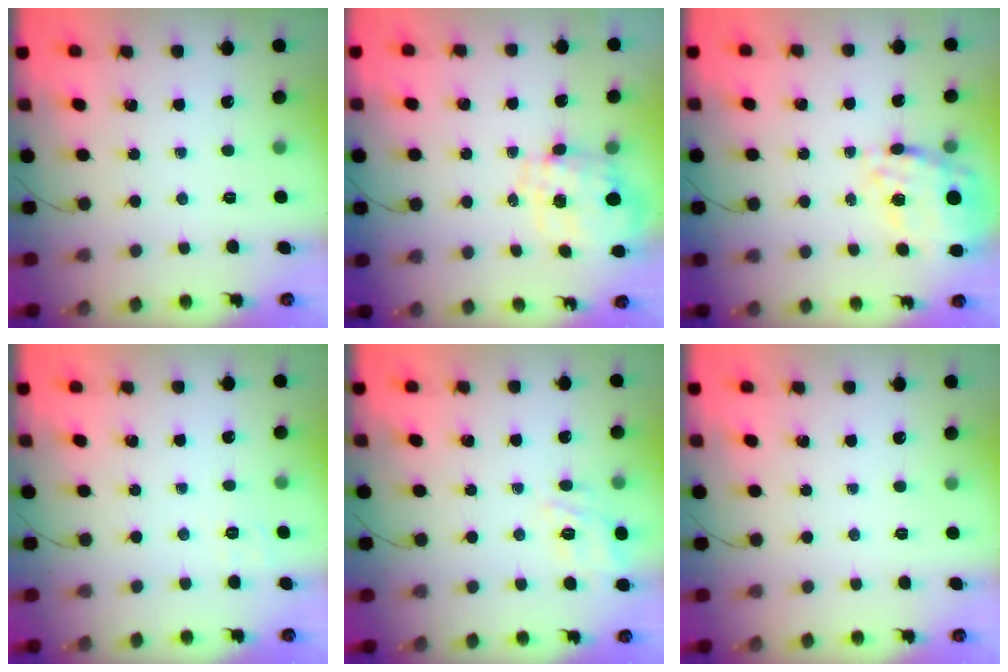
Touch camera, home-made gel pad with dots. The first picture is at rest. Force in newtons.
{"total": 1.5, "press": 1.5, "slide": 0.4}
{"total": 18.2, "press": 17.8, "slide": 3.7}
{"total": 1.9, "press": 0.8, "slide": 1.7}
{"total": 4.5, "press": 4.4, "slide": 1.1}
{"total": 0.0}